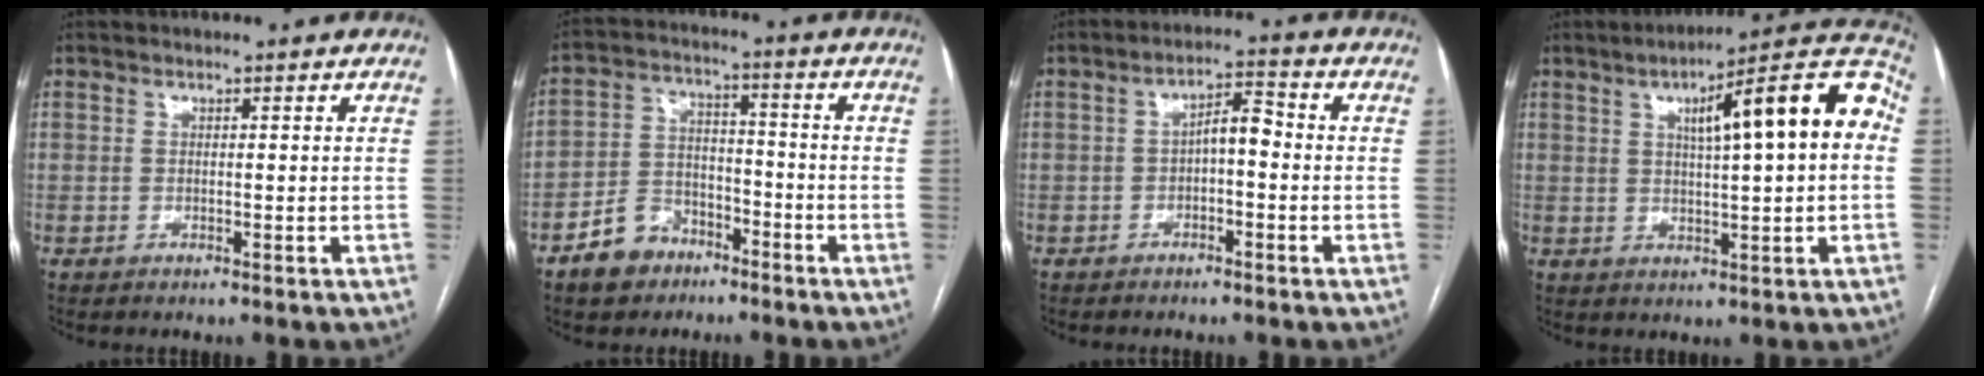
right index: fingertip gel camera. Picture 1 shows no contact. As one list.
[{"total": 8.3, "force": [-5.4, 5.5, 2.9], "torque": [-0.065, 0.018, -0.093]}, {"total": 4.3, "force": [-0.6, 1.5, 3.9], "torque": [-0.064, 0.021, -0.011]}, {"total": 15.7, "force": [3.3, 2.1, 15.2], "torque": [-0.210, 0.038, 0.042]}]